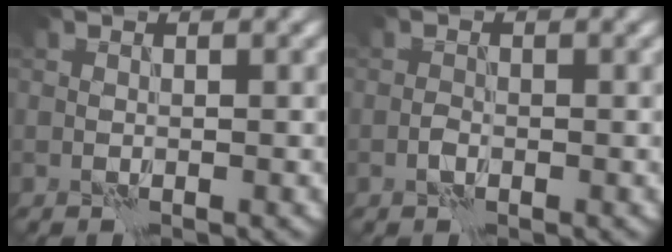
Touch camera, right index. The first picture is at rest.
{"total": 0.7, "force": [-0.5, 0.3, 0.4], "torque": [-0.006, 0.004, -0.011]}